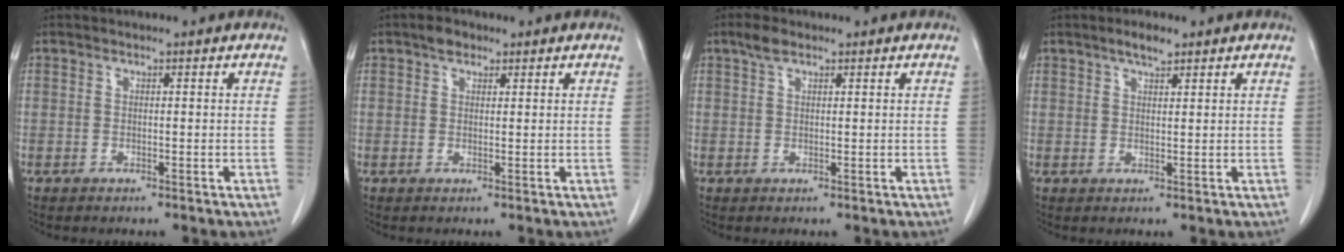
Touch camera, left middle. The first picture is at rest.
{"total": 2.0, "force": [1.3, 1.1, 0.9], "torque": [-0.016, 0.006, 0.020]}
{"total": 2.1, "force": [1.5, 0.9, 1.3], "torque": [-0.029, 0.009, 0.029]}
{"total": 2.7, "force": [2.0, 0.7, 1.7], "torque": [-0.033, 0.003, 0.035]}